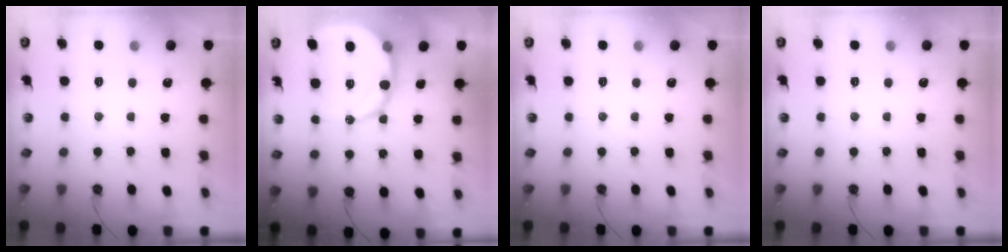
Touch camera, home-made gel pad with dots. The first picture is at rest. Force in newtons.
{"total": 12.1, "press": 12.0, "slide": 1.7}
{"total": 0.0}
{"total": 0.0}